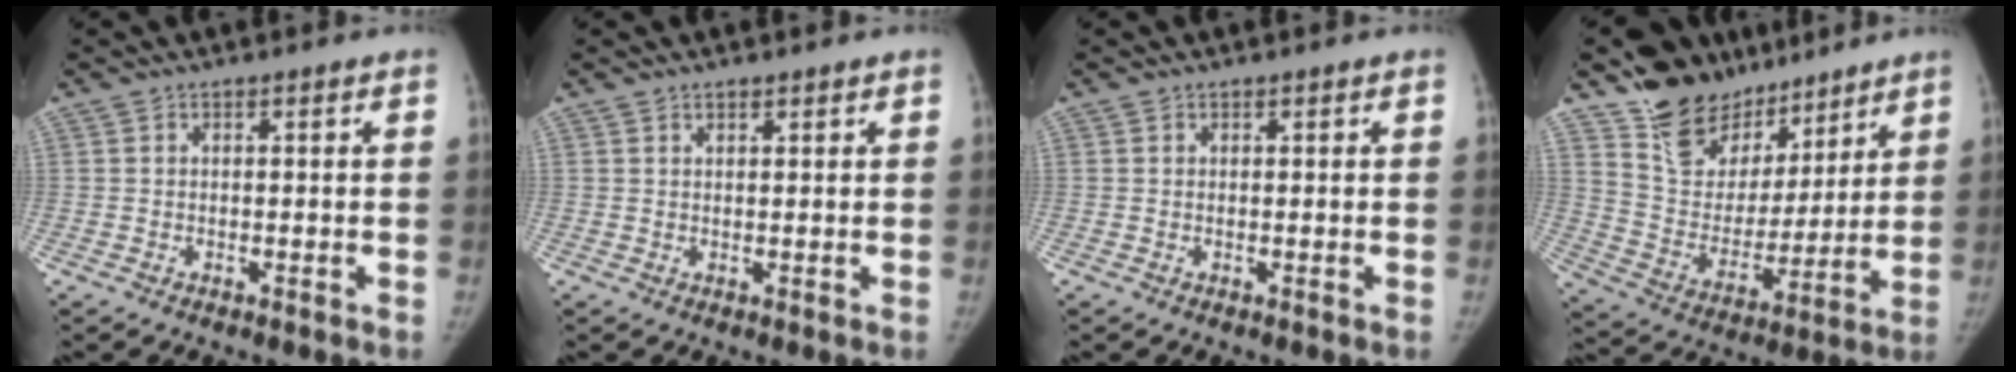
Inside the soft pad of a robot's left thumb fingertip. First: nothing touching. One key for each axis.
{"total": 1.1, "fx": 0.9, "fy": 0.4, "fz": 0.4, "tx": -0.002, "ty": -0.005, "tz": 0.013}
{"total": 0.0}
{"total": 19.8, "fx": 14.8, "fy": 11.5, "fz": 6.2, "tx": -0.051, "ty": -0.090, "tz": 0.258}